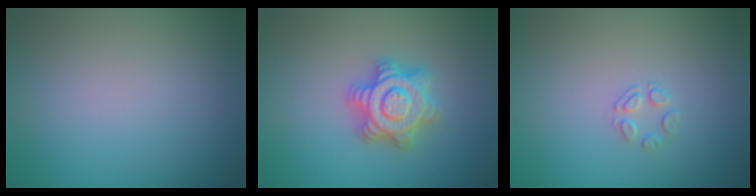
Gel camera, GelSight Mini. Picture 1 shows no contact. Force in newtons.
{"total": 4.8, "press": 4.8, "slide": 0.7}
{"total": 1.4, "press": 0.6, "slide": 1.2}